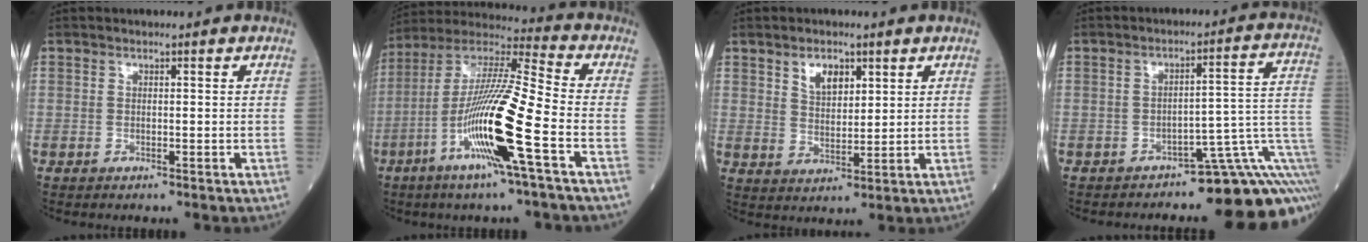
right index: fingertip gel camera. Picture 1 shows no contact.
{"total": 19.2, "force": [-6.6, 0.7, 18.0], "torque": [-0.378, -0.022, -0.132]}
{"total": 5.4, "force": [2.7, 3.0, 3.5], "torque": [-0.071, 0.006, 0.055]}
{"total": 13.0, "force": [-7.8, 3.2, 10.0], "torque": [-0.071, 0.074, -0.094]}